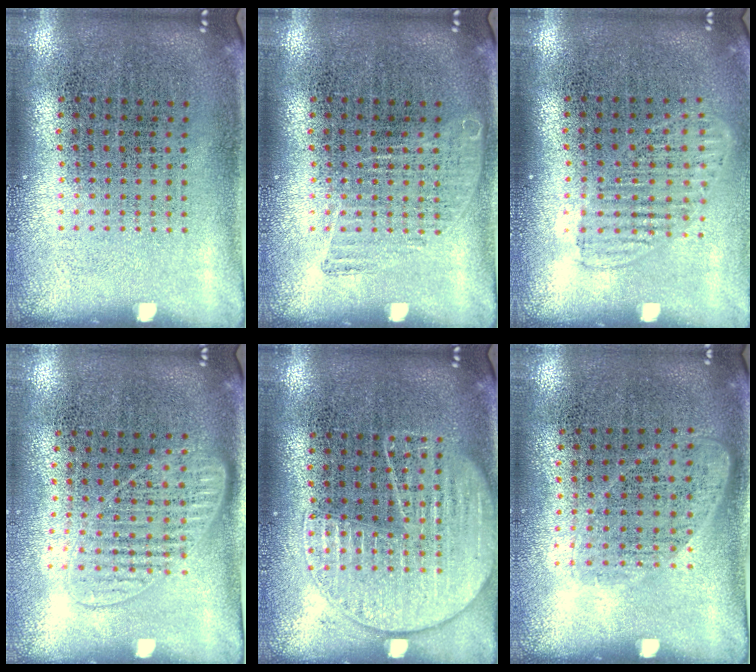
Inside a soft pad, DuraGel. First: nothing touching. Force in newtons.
{"total": 1.0, "press": 1.0, "slide": 0.2}
{"total": 1.4, "press": 1.2, "slide": 0.7}
{"total": 1.2, "press": 1.1, "slide": 0.4}
{"total": 2.6, "press": 2.6, "slide": 0.3}
{"total": 1.2, "press": 1.0, "slide": 0.6}